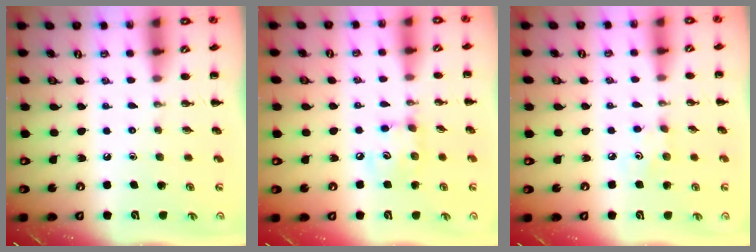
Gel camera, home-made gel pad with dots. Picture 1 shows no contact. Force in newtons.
{"total": 6.5, "press": 6.5, "slide": 0.5}
{"total": 2.9, "press": 2.8, "slide": 0.8}